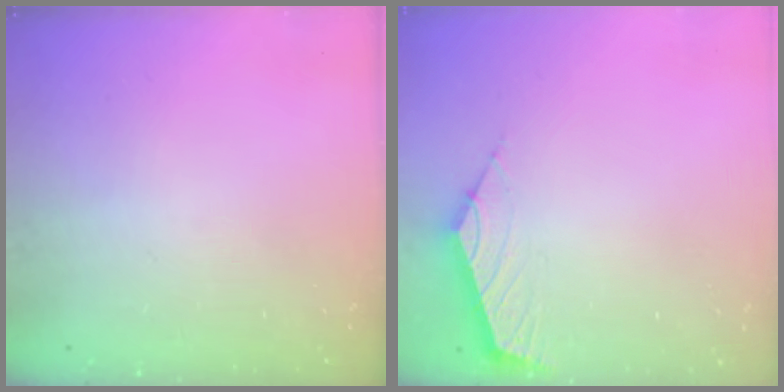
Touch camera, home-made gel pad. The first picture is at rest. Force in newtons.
{"total": 2.4, "press": 2.3, "slide": 0.6}